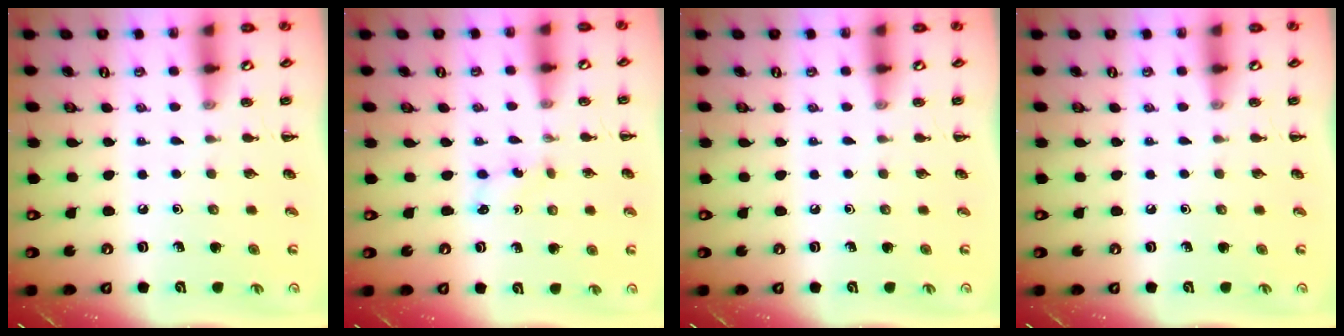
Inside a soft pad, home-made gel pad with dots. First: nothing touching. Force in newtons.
{"total": 2.6, "press": 2.5, "slide": 0.8}
{"total": 0.0}
{"total": 0.0}